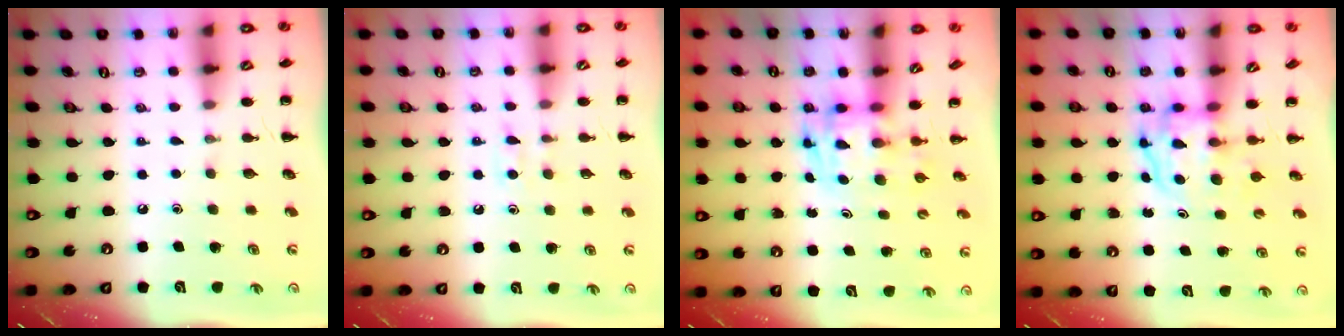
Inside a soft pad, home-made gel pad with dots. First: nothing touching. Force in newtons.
{"total": 4.5, "press": 4.3, "slide": 1.6}
{"total": 3.4, "press": 3.3, "slide": 0.6}
{"total": 3.9, "press": 3.8, "slide": 0.6}